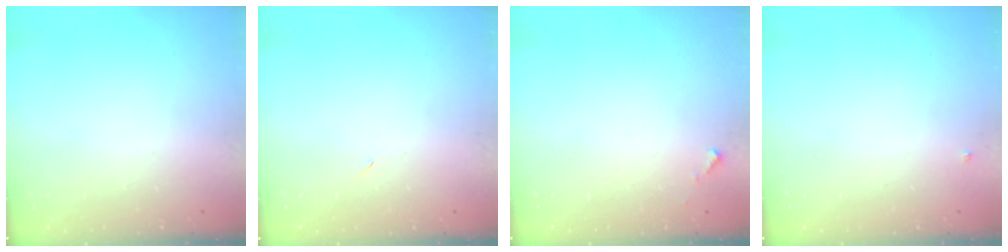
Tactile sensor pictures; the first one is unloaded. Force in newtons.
{"total": 2.3, "press": 2.0, "slide": 1.2}
{"total": 2.8, "press": 2.8, "slide": 0.1}
{"total": 2.7, "press": 2.7, "slide": 0.4}